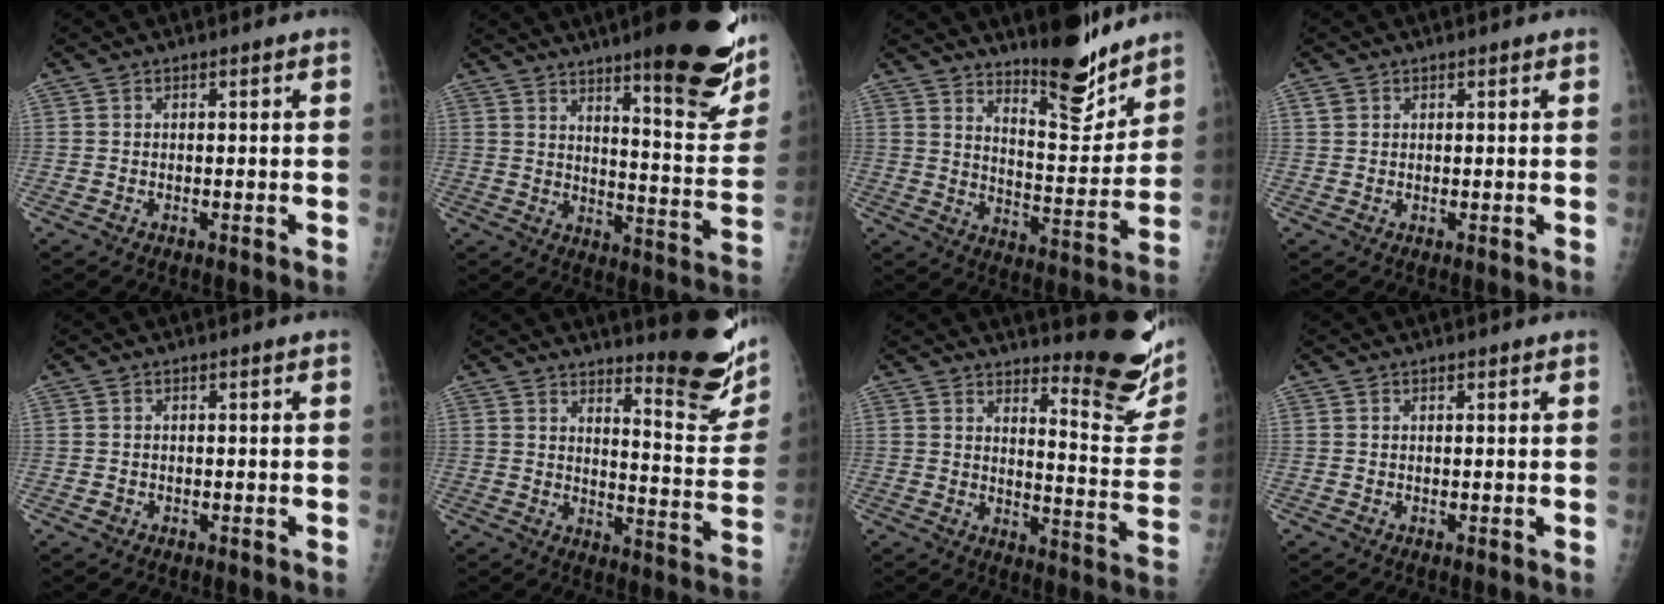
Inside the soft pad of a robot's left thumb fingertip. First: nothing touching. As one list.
[{"total": 22.0, "force": [13.6, 4.3, 16.8], "torque": [-0.196, -0.073, 0.191]}, {"total": 13.9, "force": [11.3, 3.5, 7.3], "torque": [-0.070, -0.098, 0.178]}, {"total": 1.4, "force": [0.9, 1.0, 0.6], "torque": [-0.003, 0.000, 0.016]}, {"total": 0.7, "force": [-0.2, 0.6, 0.2], "torque": [-0.001, 0.003, -0.005]}, {"total": 14.3, "force": [10.9, 2.5, 8.8], "torque": [-0.092, -0.105, 0.147]}, {"total": 14.5, "force": [11.2, 3.1, 8.6], "torque": [-0.081, -0.120, 0.146]}, {"total": 0.0}]